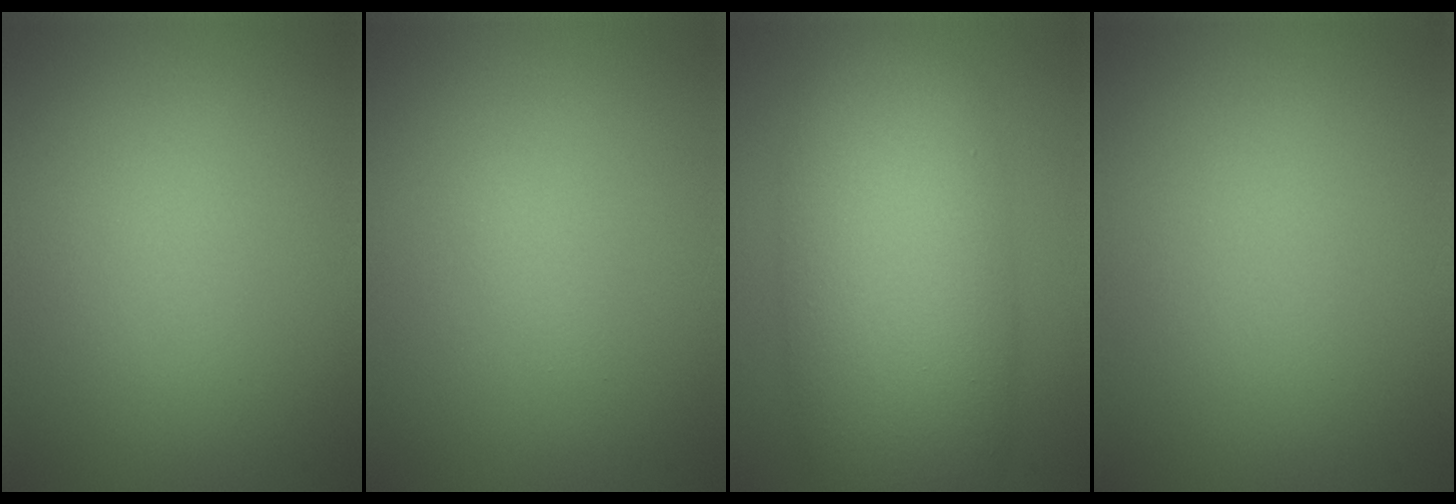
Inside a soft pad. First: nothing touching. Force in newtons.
{"total": 0.5, "press": 0.5, "slide": 0.0}
{"total": 11.2, "press": 11.2, "slide": 0.4}
{"total": 0.0}